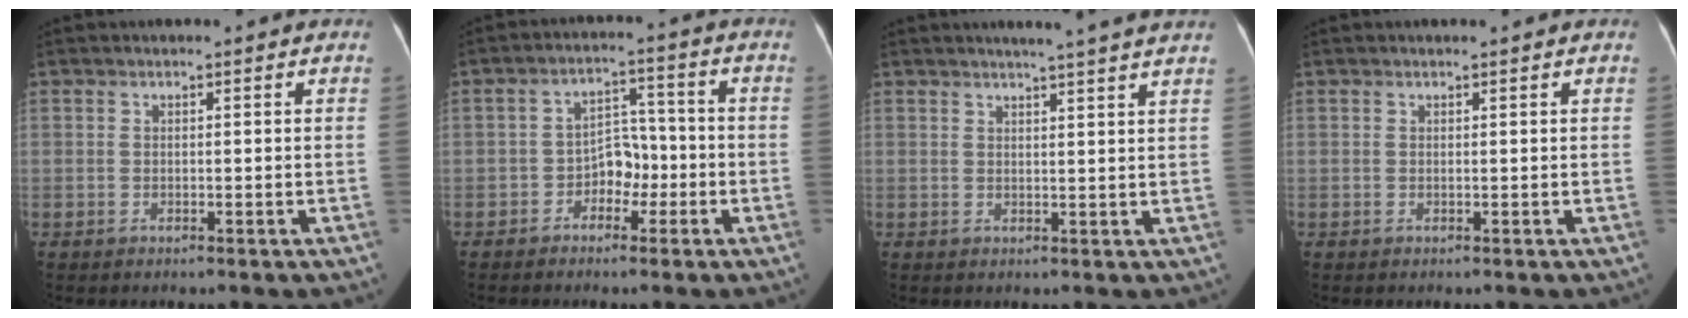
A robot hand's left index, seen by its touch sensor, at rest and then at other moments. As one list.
[{"total": 5.0, "force": [-2.2, 3.2, 3.2], "torque": [-0.053, 0.021, -0.039]}, {"total": 8.1, "force": [7.1, -0.8, 3.9], "torque": [-0.048, 0.009, 0.069]}, {"total": 0.6, "force": [0.5, 0.0, 0.3], "torque": [-0.006, 0.007, 0.006]}]